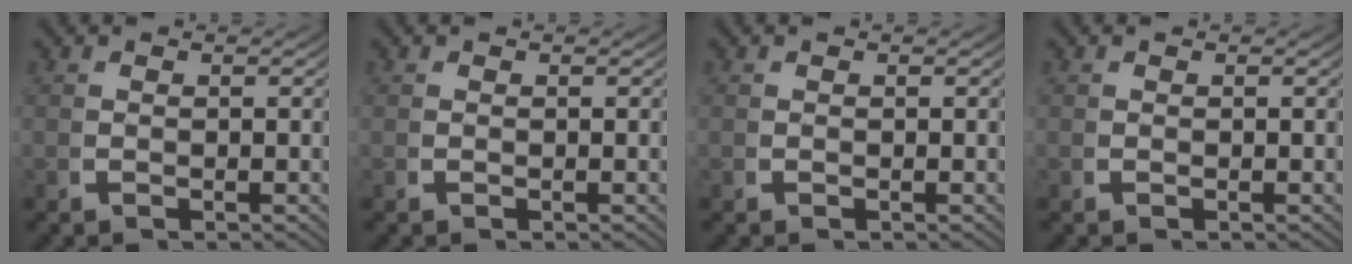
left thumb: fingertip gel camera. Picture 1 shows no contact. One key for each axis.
{"total": 0.0}
{"total": 0.0}
{"total": 0.0}